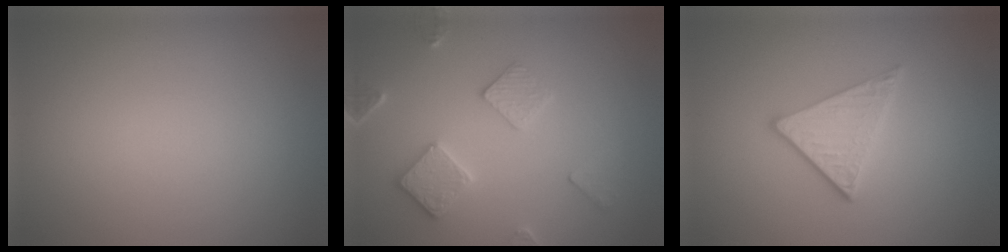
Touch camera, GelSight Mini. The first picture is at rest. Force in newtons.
{"total": 3.3, "press": 3.1, "slide": 0.9}
{"total": 2.9, "press": 2.6, "slide": 1.2}